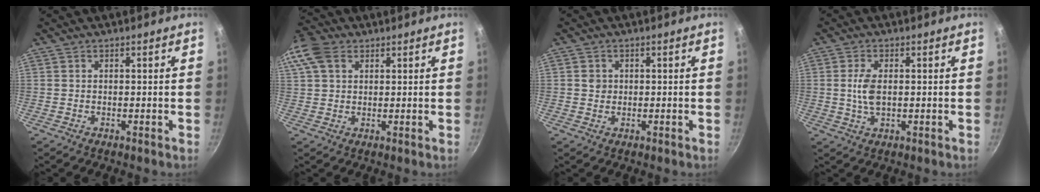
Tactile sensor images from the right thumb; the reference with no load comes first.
{"total": 8.8, "force": [3.6, 6.1, 5.2], "torque": [-0.102, 0.012, 0.059]}
{"total": 1.8, "force": [0.1, 1.7, 0.5], "torque": [0.001, 0.003, 0.000]}
{"total": 4.6, "force": [0.3, 2.3, 4.0], "torque": [-0.084, -0.001, 0.007]}